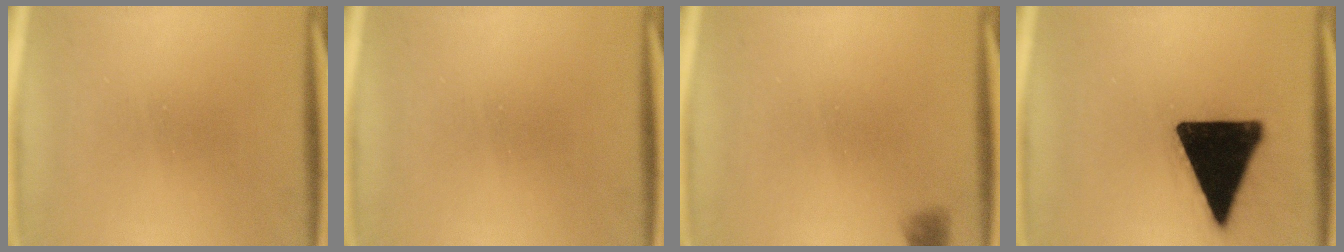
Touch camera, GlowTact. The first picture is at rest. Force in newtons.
{"total": 0.0}
{"total": 1.2}
{"total": 19.7}